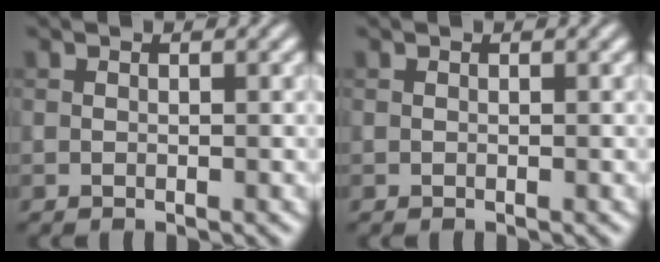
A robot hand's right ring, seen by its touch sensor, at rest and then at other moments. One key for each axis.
{"total": 0.0}